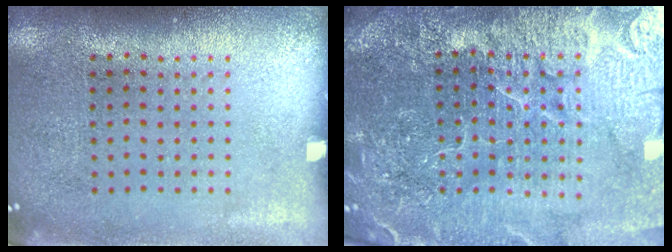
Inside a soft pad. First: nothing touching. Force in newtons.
{"total": 5.7, "press": 5.1, "slide": 2.4}